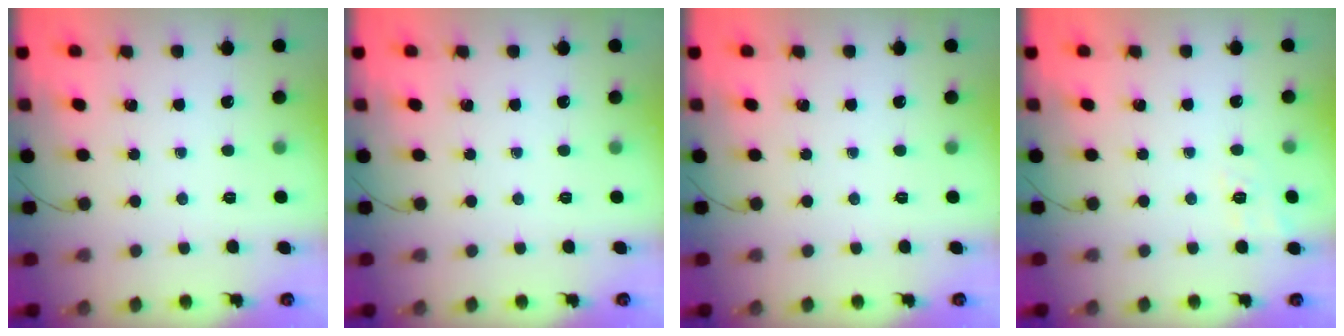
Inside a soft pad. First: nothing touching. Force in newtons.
{"total": 0.0}
{"total": 0.0}
{"total": 8.2, "press": 7.9, "slide": 2.1}